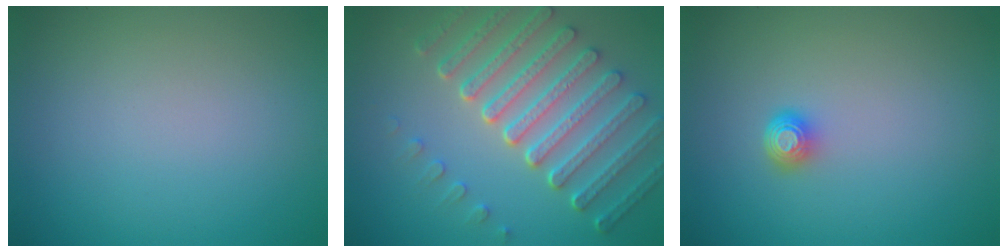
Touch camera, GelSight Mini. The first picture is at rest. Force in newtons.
{"total": 7.0, "press": 5.3, "slide": 4.6}
{"total": 1.6, "press": 1.2, "slide": 1.2}